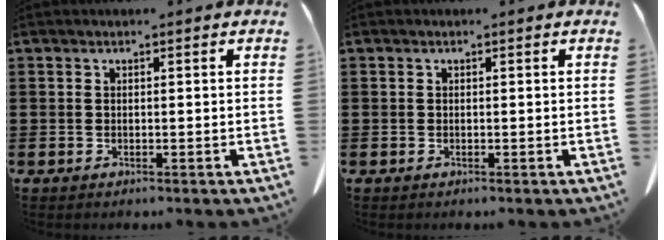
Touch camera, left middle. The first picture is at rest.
{"total": 0.0}